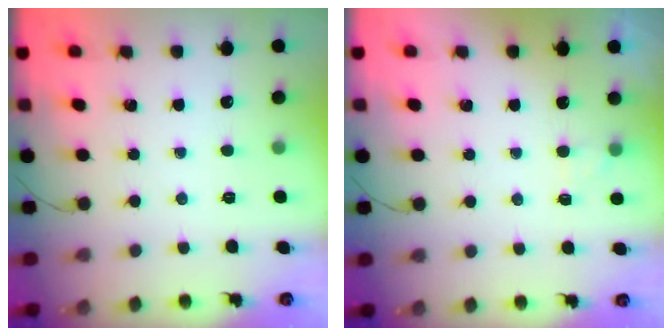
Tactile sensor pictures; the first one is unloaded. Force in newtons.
{"total": 2.0, "press": 1.4, "slide": 1.4}